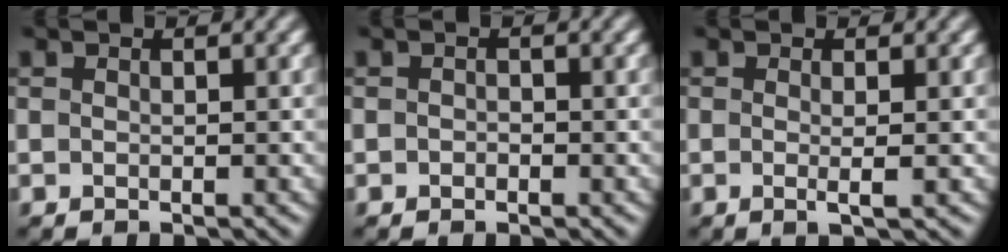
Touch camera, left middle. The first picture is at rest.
{"total": 0.7, "force": [-0.7, 0.2, 0.2], "torque": [-0.006, -0.003, -0.016]}
{"total": 1.4, "force": [-0.5, -0.5, 1.2], "torque": [-0.026, -0.002, -0.008]}